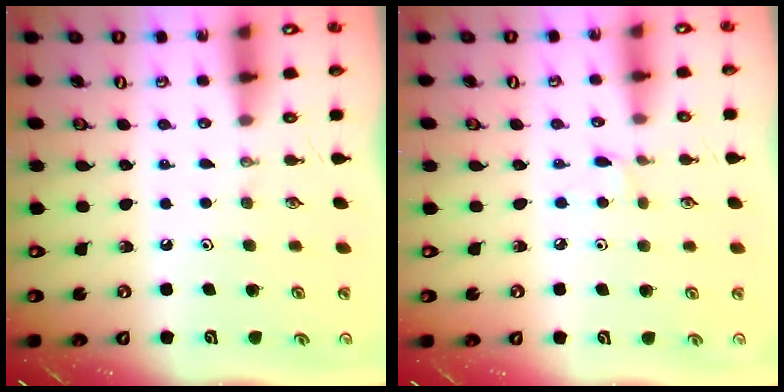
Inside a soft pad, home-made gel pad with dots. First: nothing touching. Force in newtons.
{"total": 2.8, "press": 2.7, "slide": 0.5}